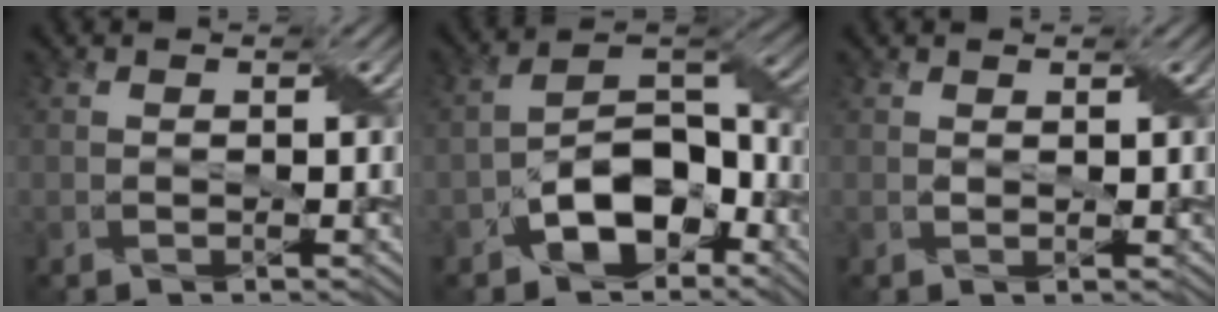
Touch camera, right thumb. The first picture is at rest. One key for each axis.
{"total": 8.5, "fx": -4.7, "fy": 5.0, "fz": 5.2, "tx": -0.080, "ty": 0.007, "tz": -0.095}
{"total": 0.6, "fx": 0.5, "fy": -0.1, "fz": -0.4, "tx": 0.006, "ty": -0.001, "tz": 0.010}